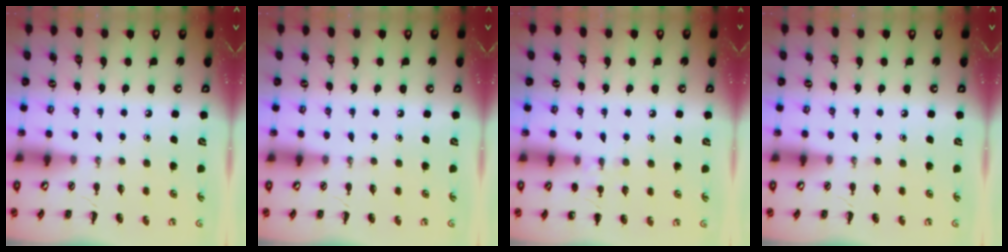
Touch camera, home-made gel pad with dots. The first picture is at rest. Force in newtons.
{"total": 0.0}
{"total": 7.2, "press": 6.8, "slide": 2.2}
{"total": 0.0}